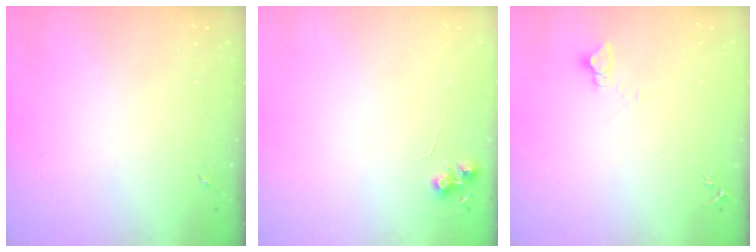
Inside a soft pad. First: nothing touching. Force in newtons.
{"total": 6.0, "press": 5.9, "slide": 0.7}
{"total": 2.7, "press": 2.7, "slide": 0.2}